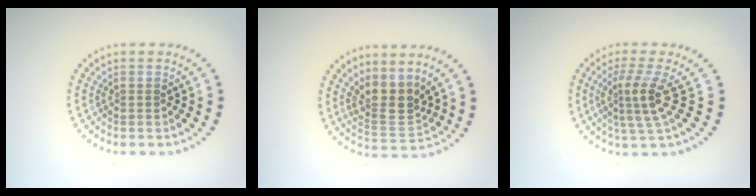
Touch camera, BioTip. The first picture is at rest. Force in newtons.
{"total": 3.7, "press": 3.2, "slide": 1.9}
{"total": 3.2, "press": 2.3, "slide": 2.2}